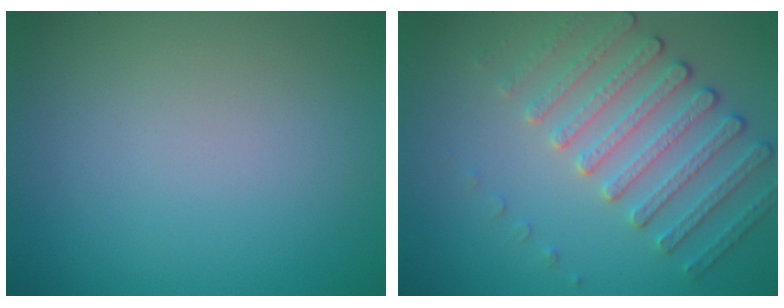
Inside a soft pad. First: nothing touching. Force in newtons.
{"total": 4.4, "press": 3.7, "slide": 2.4}